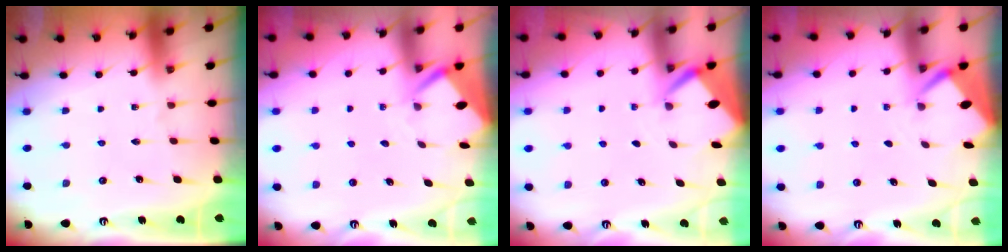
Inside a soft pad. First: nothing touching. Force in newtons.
{"total": 3.8, "press": 3.8, "slide": 0.3}
{"total": 2.7, "press": 2.6, "slide": 0.3}
{"total": 2.6, "press": 2.6, "slide": 0.4}